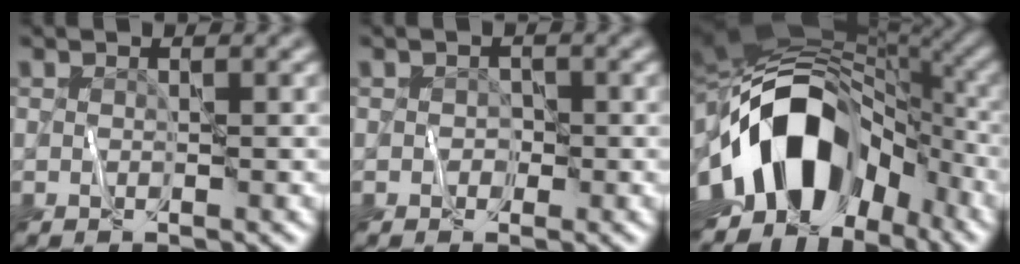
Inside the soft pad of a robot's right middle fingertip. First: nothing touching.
{"total": 0.7, "force": [-0.1, 0.6, 0.2], "torque": [0.002, 0.001, -0.003]}
{"total": 16.1, "force": [-3.6, 10.6, 11.6], "torque": [-0.200, 0.000, -0.068]}